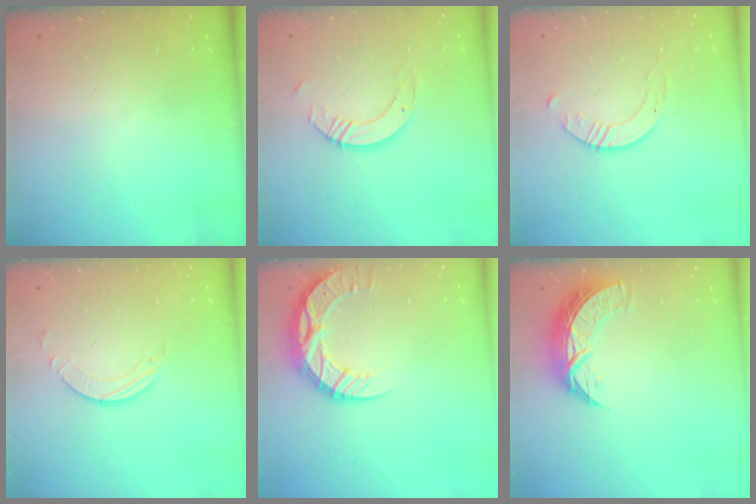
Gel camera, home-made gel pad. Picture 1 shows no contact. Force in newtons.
{"total": 6.3, "press": 6.3, "slide": 0.5}
{"total": 2.8, "press": 2.8, "slide": 0.3}
{"total": 1.7, "press": 1.7, "slide": 0.2}
{"total": 13.3, "press": 13.2, "slide": 1.0}
{"total": 9.2, "press": 9.2, "slide": 0.6}